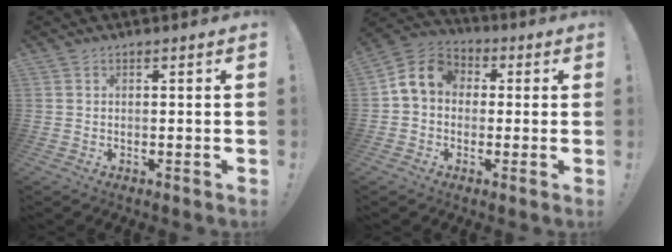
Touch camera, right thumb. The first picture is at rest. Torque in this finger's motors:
{"motor_torque": [0.07, 0.31, 0.46, -0.34, 0.03]}